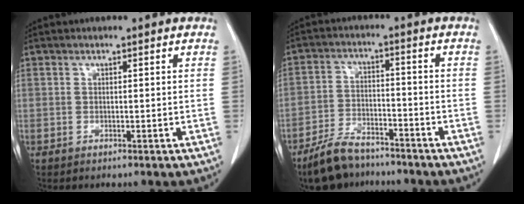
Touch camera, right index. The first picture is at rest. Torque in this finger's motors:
{"motor_torque": [0.43, -0.40, 0.29, 0.03]}